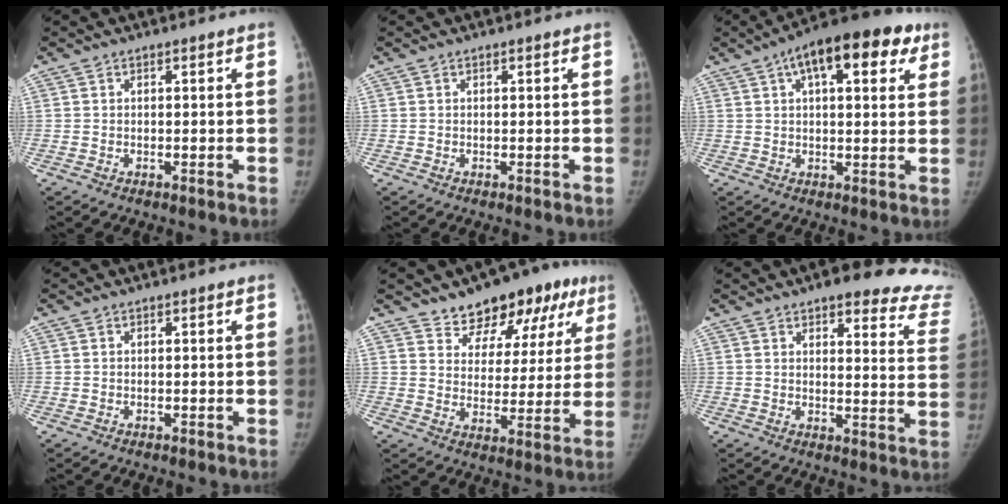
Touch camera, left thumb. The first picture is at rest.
{"total": 0.0}
{"total": 16.5, "force": [7.7, 7.1, 12.7], "torque": [-0.159, 0.015, 0.107]}
{"total": 0.0}
{"total": 15.5, "force": [9.9, 9.0, 7.9], "torque": [-0.048, -0.025, 0.138]}
{"total": 21.3, "force": [18.5, 5.4, 9.1], "torque": [-0.059, -0.111, 0.190]}